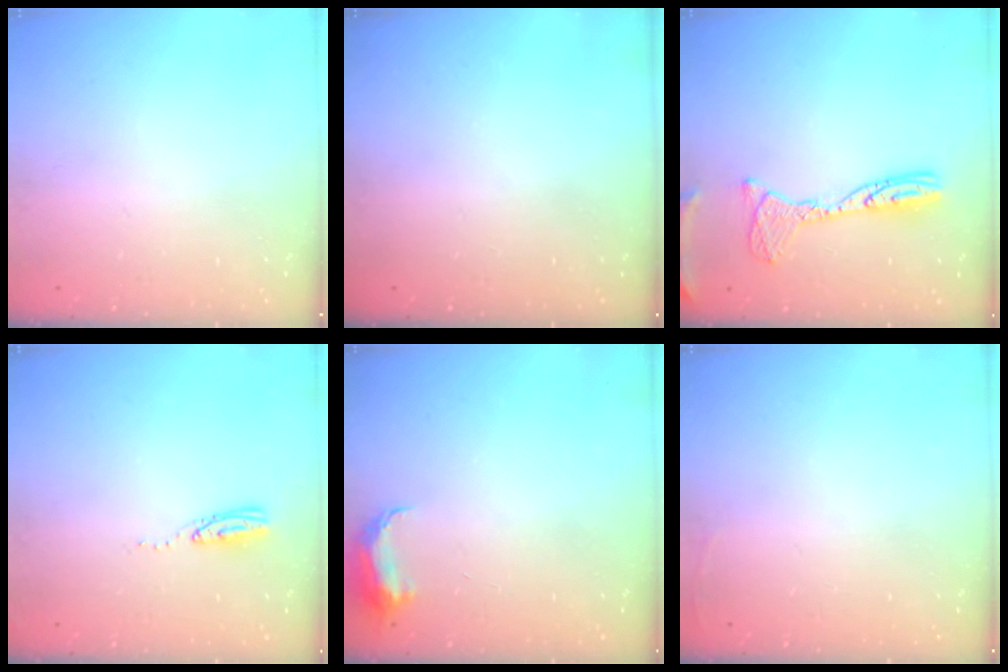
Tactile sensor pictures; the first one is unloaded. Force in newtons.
{"total": 0.0}
{"total": 13.7, "press": 13.7, "slide": 1.3}
{"total": 5.0, "press": 5.0, "slide": 0.5}
{"total": 7.0, "press": 6.9, "slide": 0.6}
{"total": 2.7, "press": 2.6, "slide": 1.0}